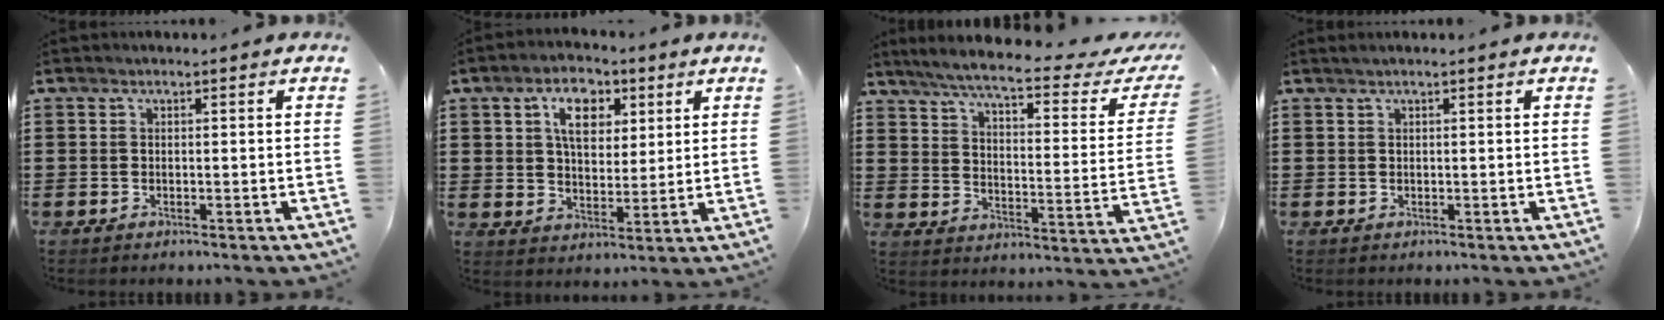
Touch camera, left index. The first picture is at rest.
{"total": 7.2, "force": [3.5, 4.2, 4.7], "torque": [-0.080, 0.002, 0.056]}
{"total": 6.8, "force": [5.3, -0.3, 4.2], "torque": [-0.104, -0.036, 0.085]}
{"total": 0.7, "force": [0.5, -0.1, 0.5], "torque": [-0.008, 0.000, 0.009]}